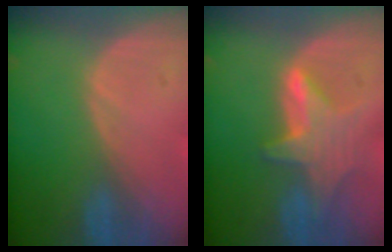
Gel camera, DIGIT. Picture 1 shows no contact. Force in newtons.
{"total": 6.8, "press": 6.3, "slide": 2.4}